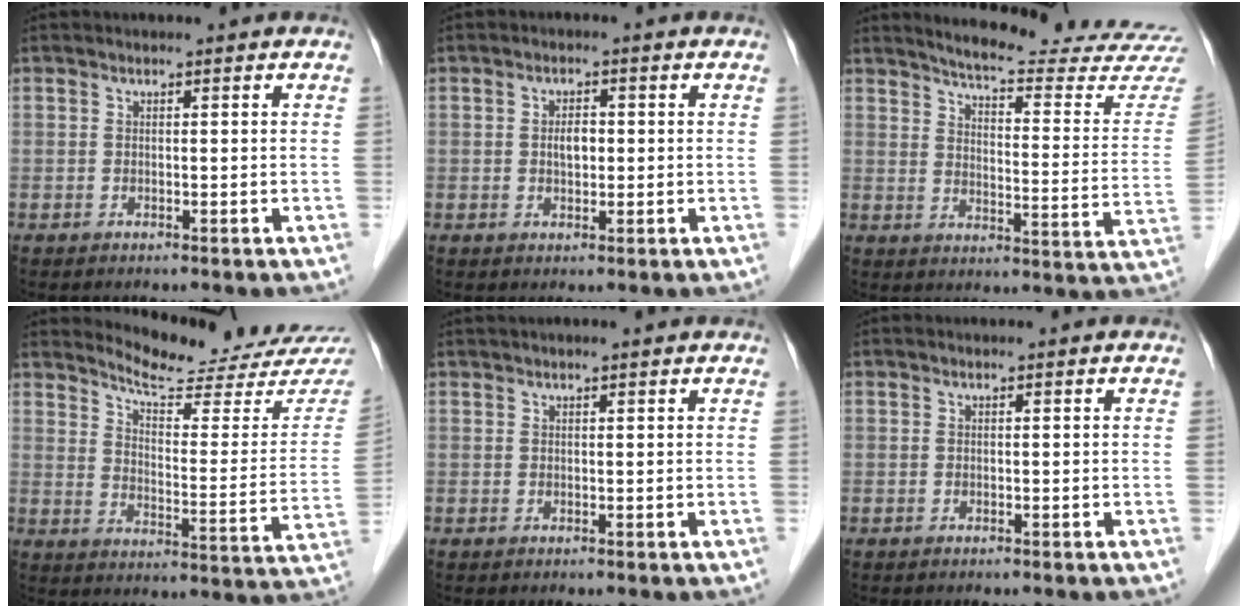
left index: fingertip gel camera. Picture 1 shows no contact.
{"total": 2.4, "force": [-0.3, 1.3, 2.0], "torque": [-0.037, 0.000, -0.004]}
{"total": 20.6, "force": [19.6, 0.1, 6.1], "torque": [-0.084, -0.115, 0.230]}
{"total": 17.5, "force": [16.7, 0.8, 5.1], "torque": [-0.074, -0.101, 0.205]}
{"total": 3.0, "force": [2.4, 0.0, 1.7], "torque": [-0.020, 0.026, 0.036]}
{"total": 0.0}